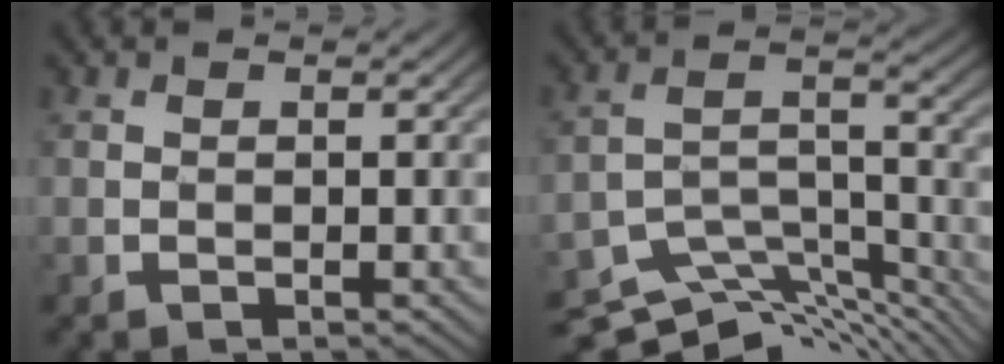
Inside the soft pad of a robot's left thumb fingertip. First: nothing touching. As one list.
[{"total": 12.4, "force": [-11.0, 3.3, 4.5], "torque": [-0.091, 0.001, -0.169]}]